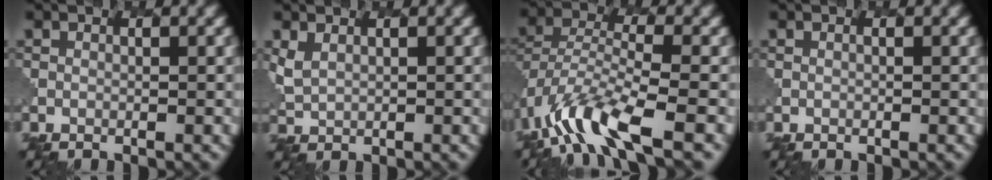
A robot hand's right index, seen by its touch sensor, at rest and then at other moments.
{"total": 1.8, "force": [1.4, 0.8, 0.8], "torque": [-0.025, -0.003, 0.036]}
{"total": 7.9, "force": [-4.6, 2.7, 5.8], "torque": [-0.113, -0.002, -0.093]}
{"total": 0.0}